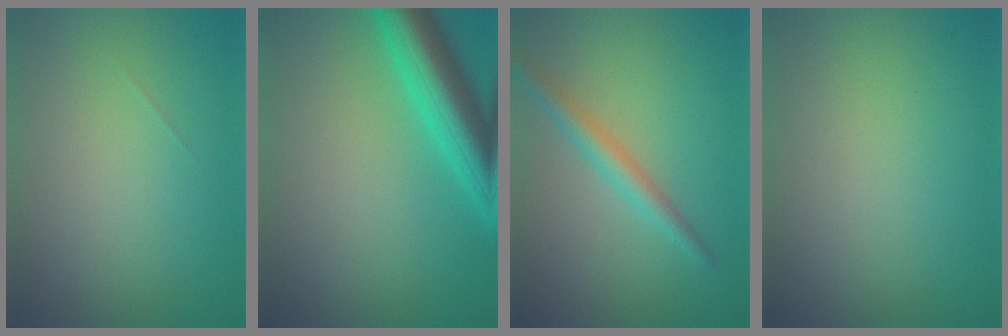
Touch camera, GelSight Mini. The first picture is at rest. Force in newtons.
{"total": 6.8, "press": 6.8, "slide": 0.4}
{"total": 2.5, "press": 2.5, "slide": 0.0}
{"total": 0.0}